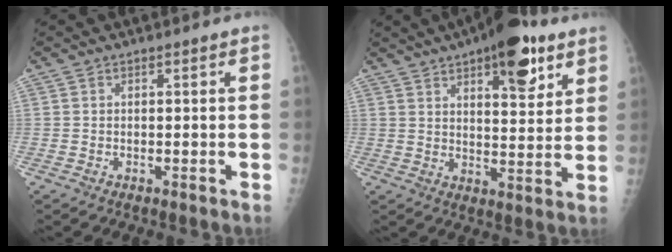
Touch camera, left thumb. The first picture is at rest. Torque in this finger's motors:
{"motor_torque": [1.97, 1.05, 1.33, -0.67, 0.11]}